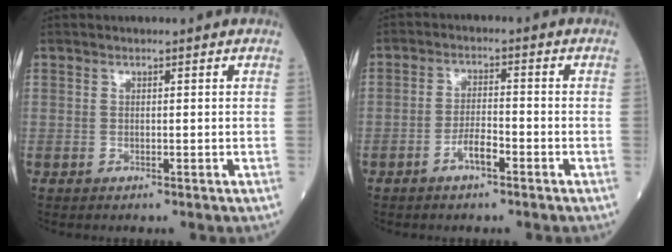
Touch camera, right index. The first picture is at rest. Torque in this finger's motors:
{"motor_torque": [0.02, -0.12, 0.32, 0.08]}